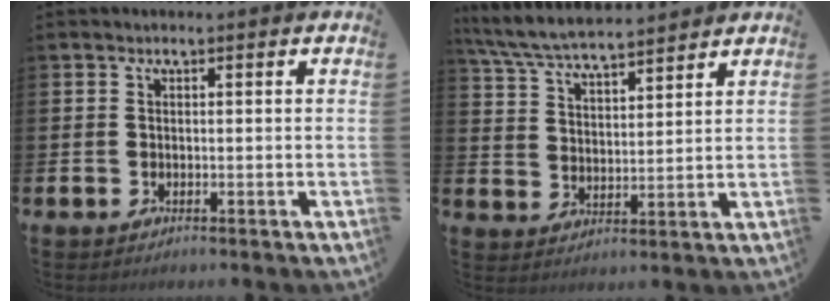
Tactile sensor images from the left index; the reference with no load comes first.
{"total": 6.6, "force": [6.4, 0.7, 1.5], "torque": [-0.055, -0.032, 0.114]}